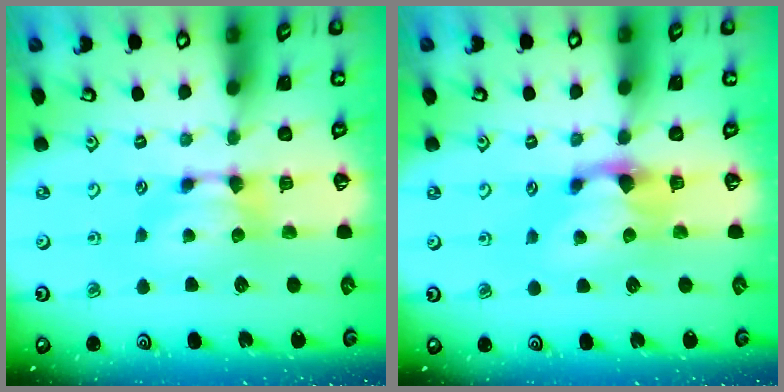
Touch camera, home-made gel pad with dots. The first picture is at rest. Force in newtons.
{"total": 1.1, "press": 0.6, "slide": 0.9}